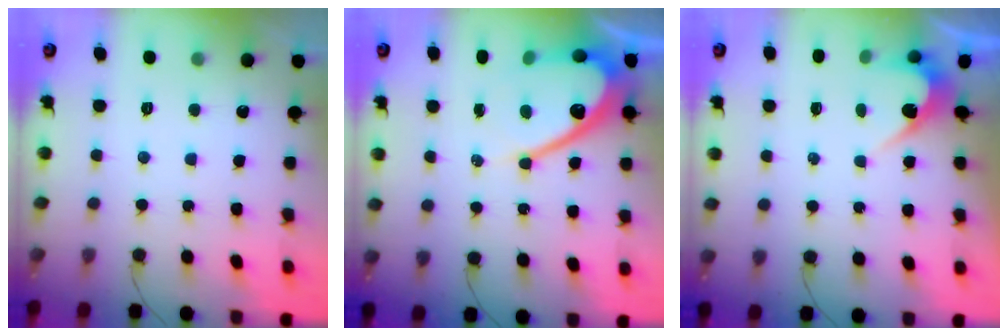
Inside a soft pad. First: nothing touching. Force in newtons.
{"total": 14.0, "press": 14.0, "slide": 0.9}
{"total": 2.8, "press": 2.8, "slide": 0.1}